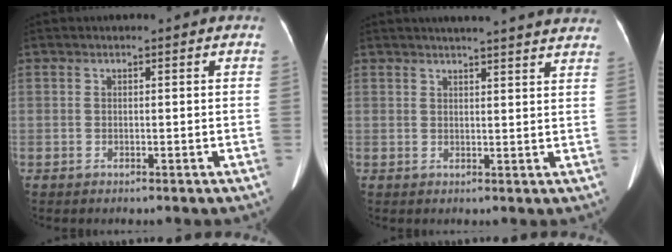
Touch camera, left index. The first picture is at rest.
{"total": 17.7, "force": [16.3, 1.2, 6.8], "torque": [-0.087, 0.005, 0.189]}